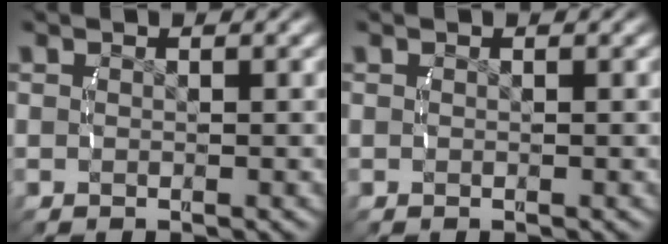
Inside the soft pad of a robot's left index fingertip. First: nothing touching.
{"total": 0.0}